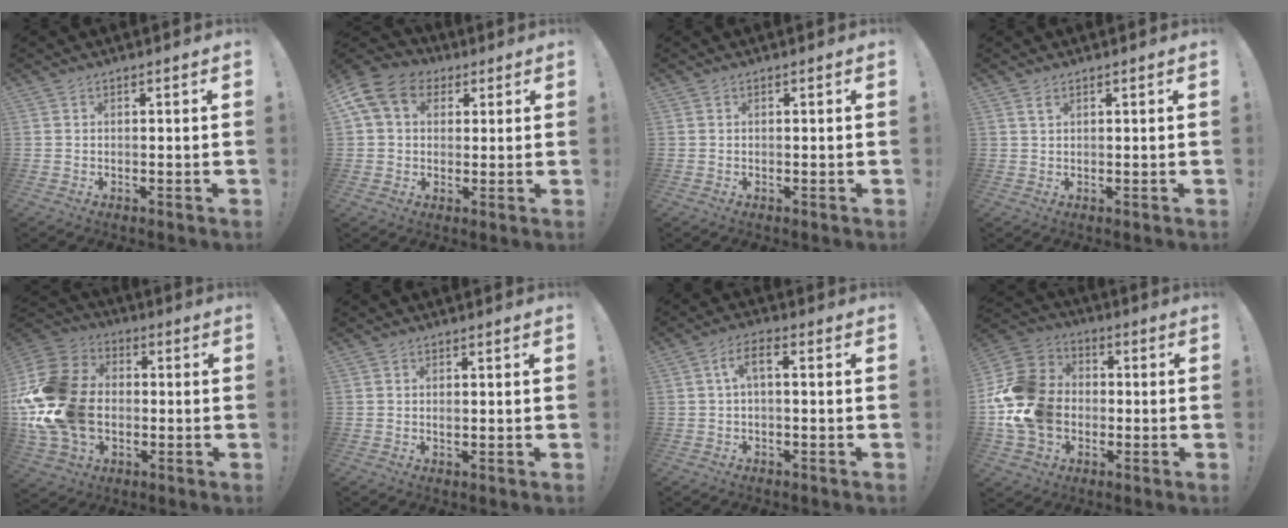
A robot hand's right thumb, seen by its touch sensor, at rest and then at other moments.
{"total": 13.4, "force": [4.4, 10.4, 7.1], "torque": [-0.120, -0.003, 0.091]}
{"total": 0.0}
{"total": 2.0, "force": [1.2, 0.9, 1.2], "torque": [-0.013, -0.003, 0.020]}
{"total": 25.8, "force": [-2.3, 19.0, 17.4], "torque": [-0.320, 0.024, -0.027]}
{"total": 0.5, "force": [0.1, 0.4, 0.3], "torque": [0.003, 0.000, 0.001]}
{"total": 4.8, "force": [0.0, 1.5, 4.5], "torque": [-0.092, 0.001, -0.002]}
{"total": 18.0, "force": [-2.6, 14.9, 9.8], "torque": [-0.176, 0.025, -0.036]}